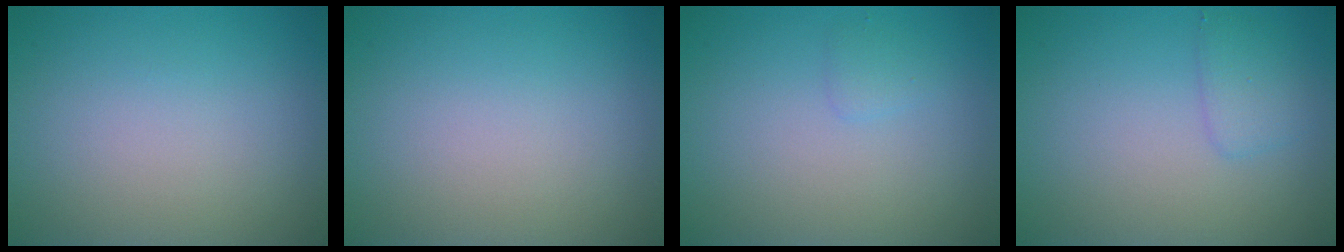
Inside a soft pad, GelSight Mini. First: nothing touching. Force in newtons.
{"total": 0.0}
{"total": 0.8, "press": 0.7, "slide": 0.1}
{"total": 1.7, "press": 1.7, "slide": 0.2}